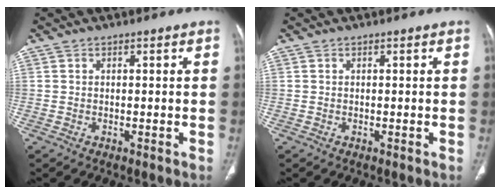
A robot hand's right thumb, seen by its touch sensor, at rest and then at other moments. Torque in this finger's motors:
{"motor_torque": [-0.01, 0.32, 0.26, 0.08, -0.03]}